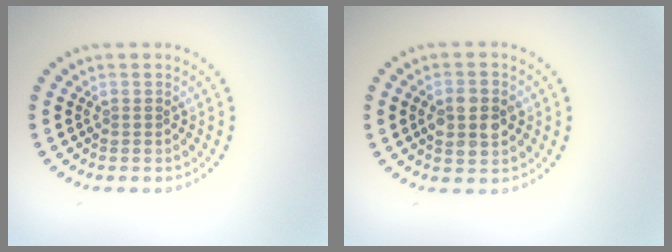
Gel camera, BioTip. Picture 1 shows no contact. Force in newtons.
{"total": 4.4, "press": 4.4, "slide": 0.1}